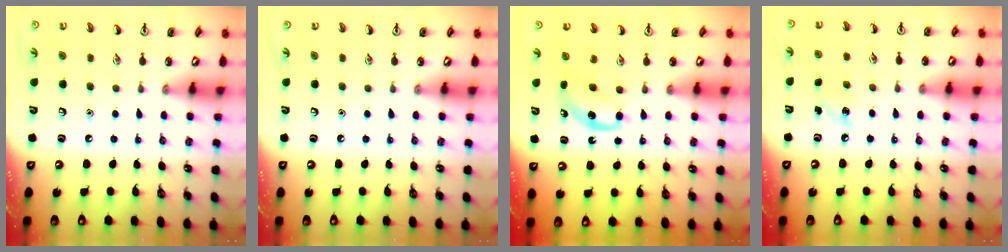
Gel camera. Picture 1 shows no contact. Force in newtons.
{"total": 0.0}
{"total": 3.9, "press": 3.8, "slide": 1.1}
{"total": 5.1, "press": 4.9, "slide": 1.5}